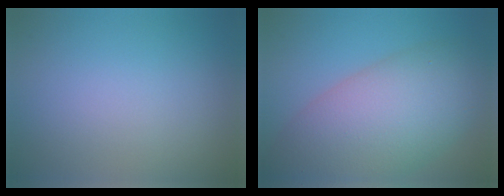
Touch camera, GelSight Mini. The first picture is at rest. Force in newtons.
{"total": 10.8, "press": 10.8, "slide": 0.5}